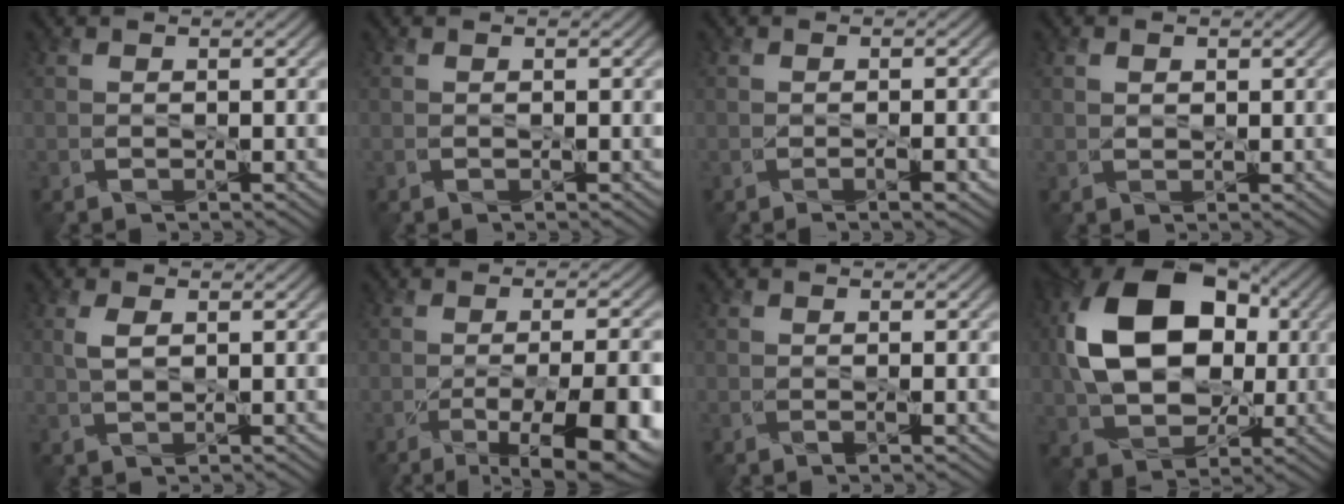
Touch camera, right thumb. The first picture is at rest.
{"total": 0.0}
{"total": 1.7, "force": [-0.8, 0.4, 1.5], "torque": [-0.023, -0.003, -0.010]}
{"total": 1.2, "force": [0.5, 0.9, 0.7], "torque": [-0.016, -0.002, 0.011]}
{"total": 2.2, "force": [0.7, 1.0, 1.8], "torque": [-0.046, 0.001, 0.015]}
{"total": 13.1, "force": [-5.5, 4.2, 11.1], "torque": [-0.136, -0.013, -0.067]}
{"total": 1.0, "force": [-0.1, 0.1, 1.0], "torque": [-0.015, -0.002, -0.002]}
{"total": 16.5, "force": [2.0, 11.4, 11.7], "torque": [-0.237, 0.017, 0.037]}